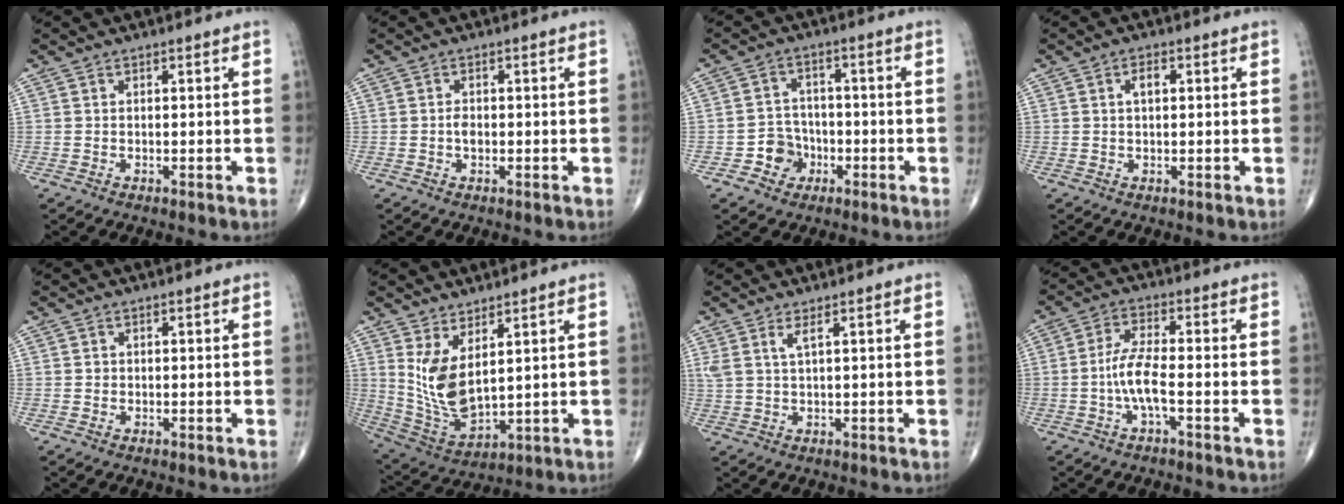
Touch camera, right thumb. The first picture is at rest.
{"total": 1.6, "force": [-0.2, 1.0, 1.2], "torque": [-0.019, 0.002, -0.005]}
{"total": 5.6, "force": [-2.4, 4.9, 1.3], "torque": [0.014, 0.020, -0.041]}
{"total": 2.4, "force": [0.6, 1.3, 2.0], "torque": [-0.033, 0.004, 0.010]}
{"total": 0.6, "force": [0.0, 0.6, 0.1], "torque": [0.002, 0.002, 0.001]}
{"total": 10.4, "force": [3.5, 4.6, 8.6], "torque": [-0.164, -0.036, 0.089]}
{"total": 2.7, "force": [1.4, 0.4, 2.2], "torque": [-0.056, -0.002, 0.036]}
{"total": 6.2, "force": [-1.8, 1.5, 5.7], "torque": [-0.129, 0.020, -0.038]}